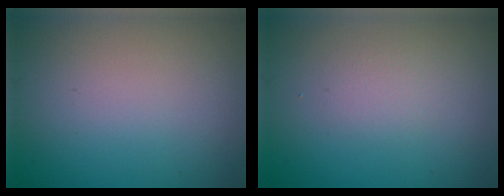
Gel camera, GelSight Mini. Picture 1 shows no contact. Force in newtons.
{"total": 1.2, "press": 1.2, "slide": 0.1}